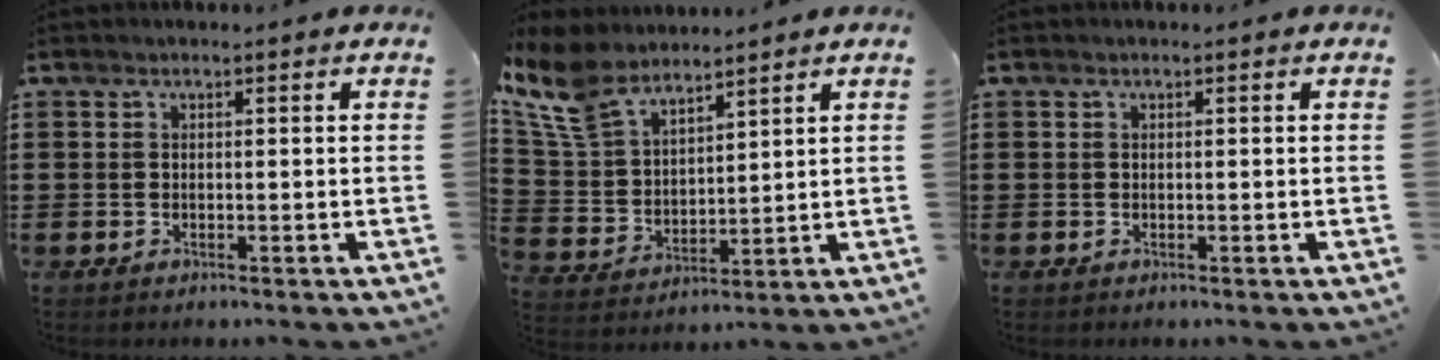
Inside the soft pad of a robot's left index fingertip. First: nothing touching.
{"total": 10.1, "force": [8.3, 3.6, 4.4], "torque": [-0.125, -0.030, 0.157]}
{"total": 0.0}